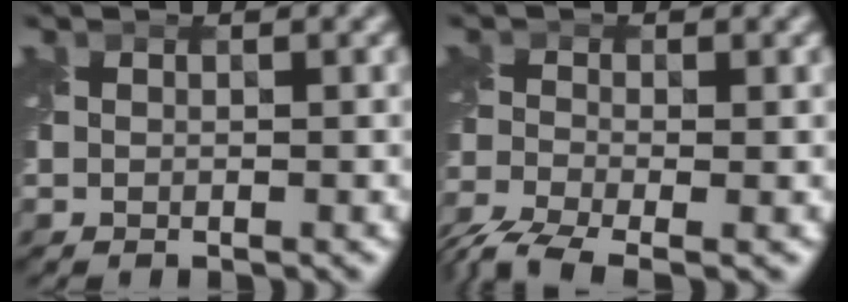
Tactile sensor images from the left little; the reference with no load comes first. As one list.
[{"total": 5.3, "force": [-4.0, 1.8, 3.1], "torque": [-0.068, -0.026, -0.087]}]